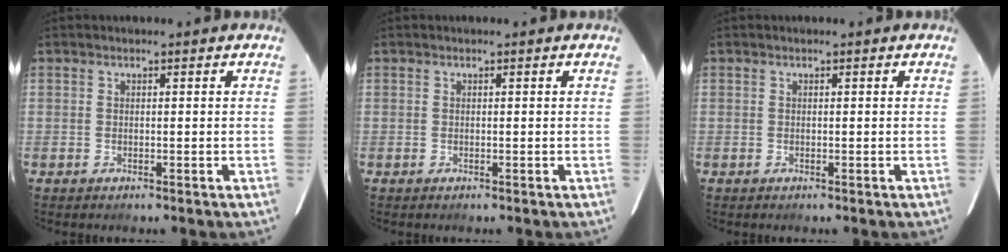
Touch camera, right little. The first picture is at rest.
{"total": 0.0}
{"total": 0.0}